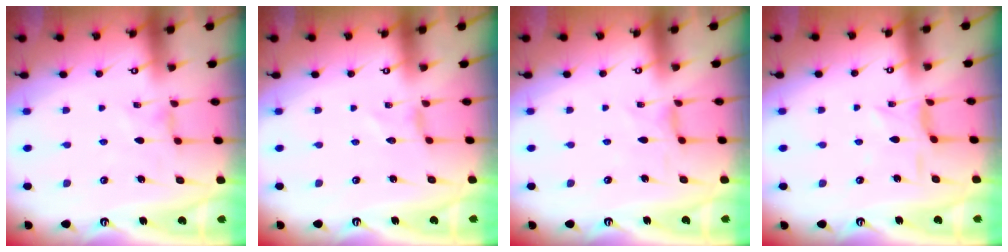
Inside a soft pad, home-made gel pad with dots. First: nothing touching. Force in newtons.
{"total": 0.0}
{"total": 1.3, "press": 1.3, "slide": 0.3}
{"total": 3.6, "press": 3.6, "slide": 0.2}